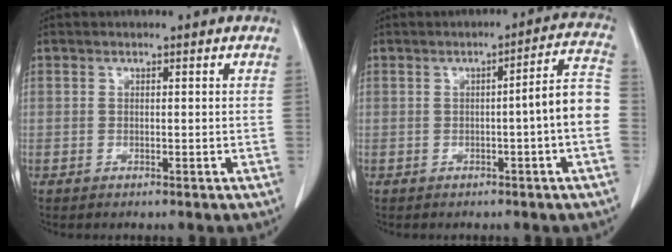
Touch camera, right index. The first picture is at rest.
{"total": 7.3, "force": [-1.2, -0.6, 7.1], "torque": [-0.088, 0.018, -0.021]}